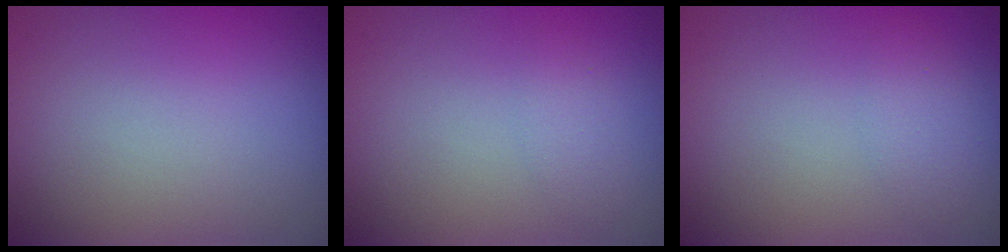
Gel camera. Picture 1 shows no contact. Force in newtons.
{"total": 1.3, "press": 1.3, "slide": 0.0}
{"total": 1.8, "press": 1.8, "slide": 0.0}